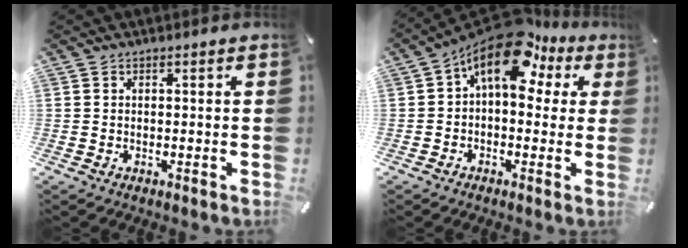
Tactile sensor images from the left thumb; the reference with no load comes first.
{"total": 15.3, "force": [7.5, 7.7, 11.0], "torque": [-0.182, -0.042, 0.126]}